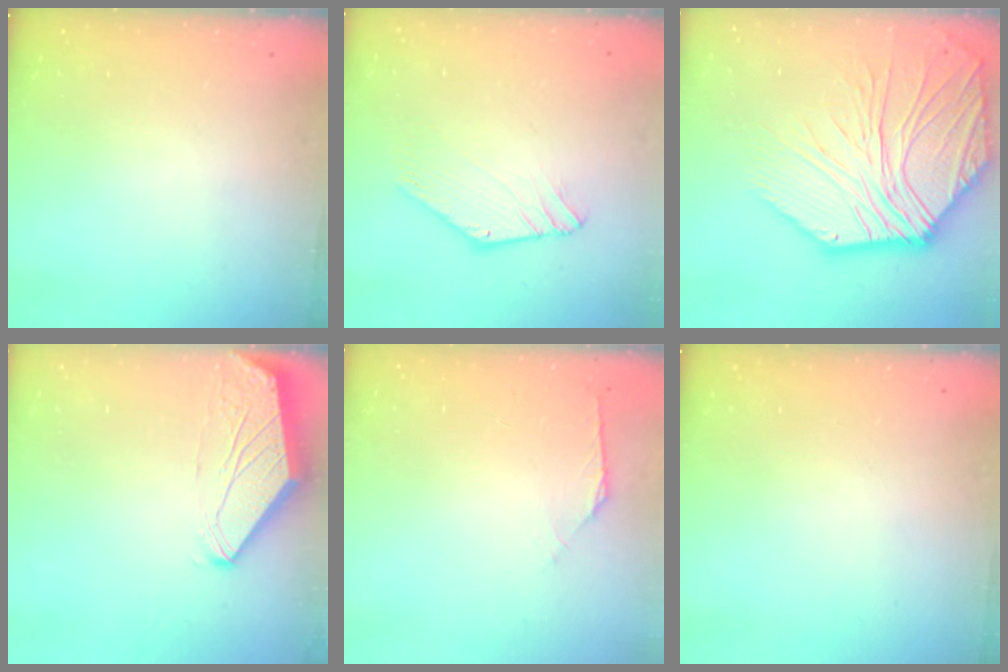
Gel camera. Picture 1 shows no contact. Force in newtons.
{"total": 1.5, "press": 1.5, "slide": 0.0}
{"total": 20.8, "press": 20.7, "slide": 2.7}
{"total": 0.0}
{"total": 2.1, "press": 2.0, "slide": 0.6}
{"total": 0.0}